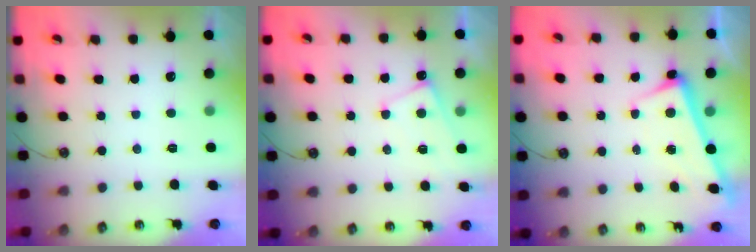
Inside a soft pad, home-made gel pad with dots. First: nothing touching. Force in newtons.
{"total": 1.3, "press": 1.2, "slide": 0.4}
{"total": 2.6, "press": 2.5, "slide": 0.7}